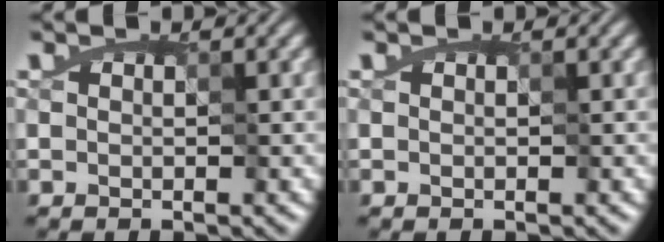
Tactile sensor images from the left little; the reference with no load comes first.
{"total": 0.0}